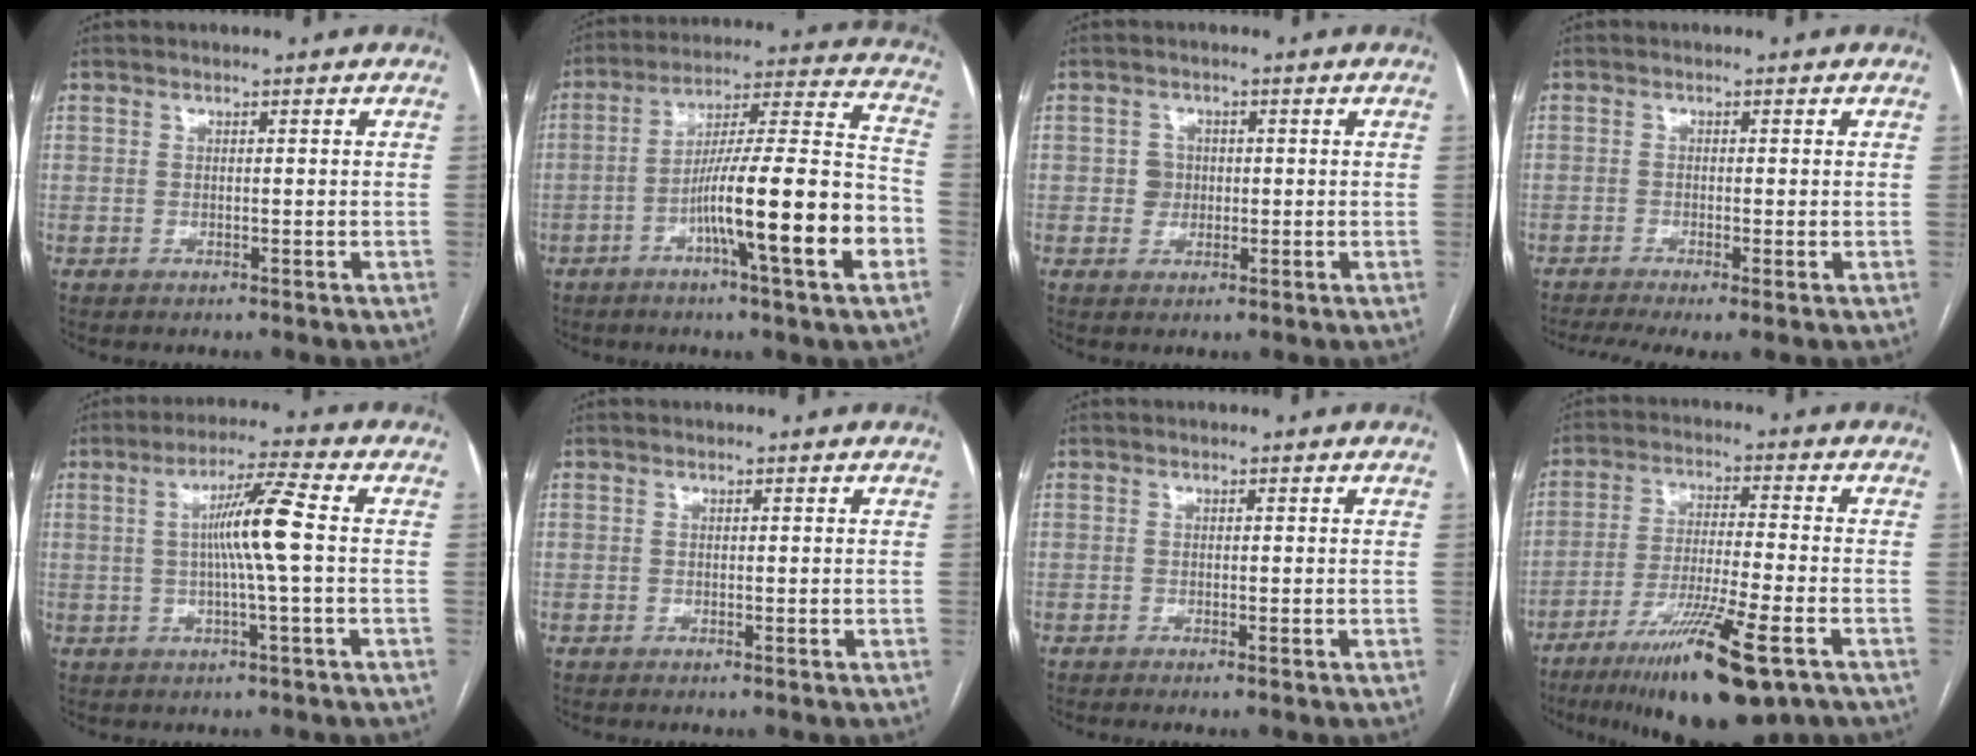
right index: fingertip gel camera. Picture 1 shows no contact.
{"total": 18.0, "force": [-6.4, 0.3, 16.8], "torque": [-0.261, 0.006, -0.103]}
{"total": 2.3, "force": [0.1, 2.3, 0.5], "torque": [-0.003, 0.006, 0.001]}
{"total": 5.5, "force": [-3.4, 1.1, 4.2], "torque": [-0.071, -0.013, -0.061]}
{"total": 7.7, "force": [0.3, -0.9, 7.7], "torque": [-0.137, 0.006, 0.004]}
{"total": 0.0}
{"total": 0.6, "force": [-0.4, -0.1, 0.4], "torque": [-0.008, -0.002, -0.006]}
{"total": 15.5, "force": [-9.0, 1.2, 12.5], "torque": [-0.211, -0.037, -0.150]}